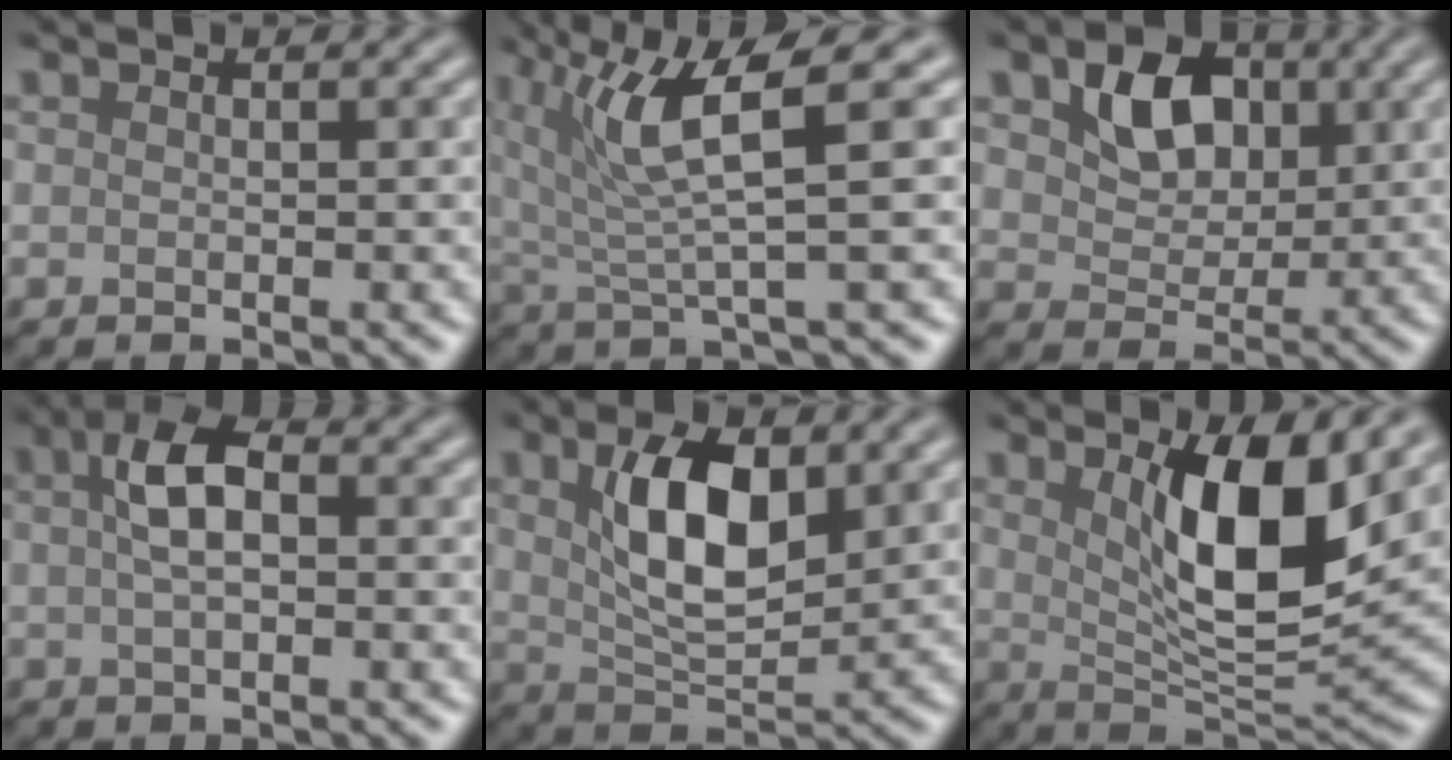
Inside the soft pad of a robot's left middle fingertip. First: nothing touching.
{"total": 6.4, "force": [2.8, 1.3, 5.7], "torque": [-0.116, 0.005, 0.049]}
{"total": 5.1, "force": [1.9, 3.7, 3.0], "torque": [-0.062, 0.000, 0.023]}
{"total": 3.9, "force": [0.5, 1.9, 3.4], "torque": [-0.066, 0.009, 0.002]}
{"total": 6.8, "force": [2.2, 3.2, 5.7], "torque": [-0.112, 0.003, 0.041]}
{"total": 8.3, "force": [2.7, 2.5, 7.4], "torque": [-0.126, -0.016, 0.049]}